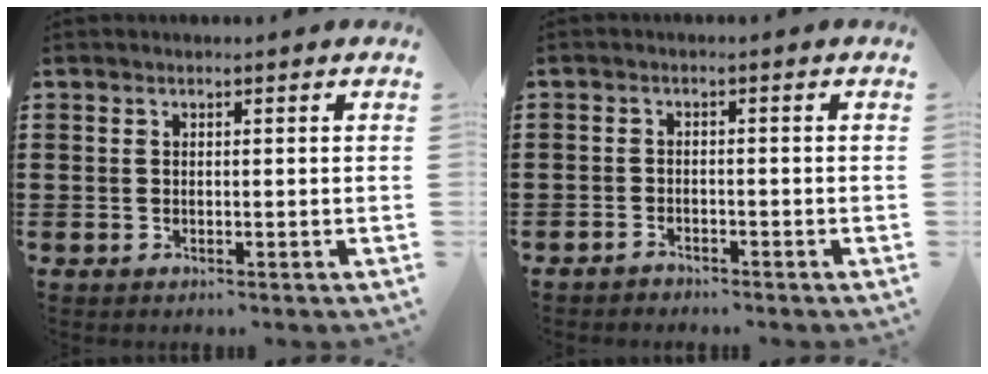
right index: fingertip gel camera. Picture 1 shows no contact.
{"total": 1.3, "force": [-1.3, 0.4, 0.0], "torque": [-0.004, 0.004, -0.028]}